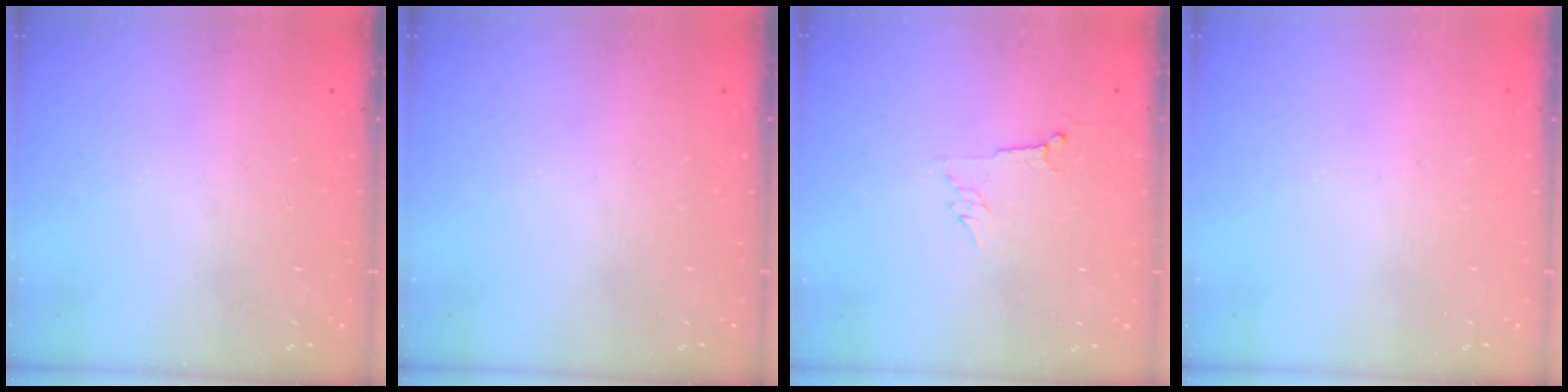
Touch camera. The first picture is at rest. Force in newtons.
{"total": 0.0}
{"total": 4.0, "press": 4.0, "slide": 0.7}
{"total": 0.0}